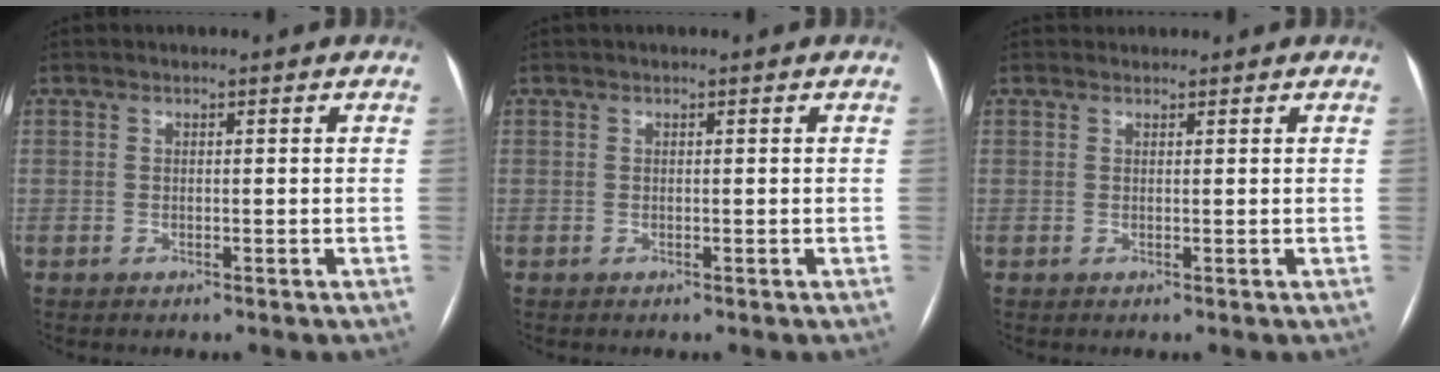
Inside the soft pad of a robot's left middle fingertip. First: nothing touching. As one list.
[{"total": 0.0}, {"total": 1.0, "force": [0.9, 0.4, -0.1], "torque": [-0.002, 0.014, 0.016]}]